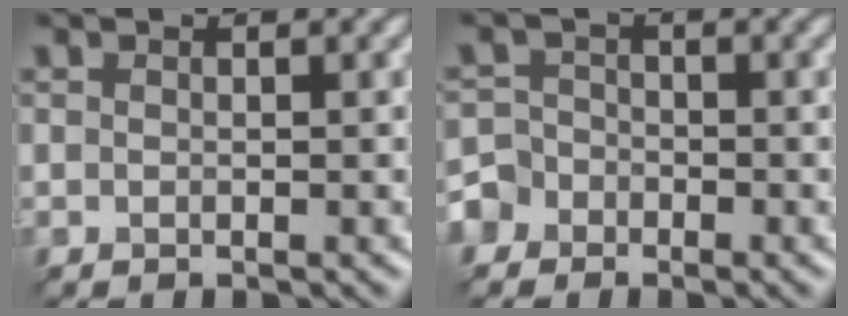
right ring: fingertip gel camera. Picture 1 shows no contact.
{"total": 3.1, "force": [-2.7, 1.3, -0.8], "torque": [0.006, 0.002, -0.039]}